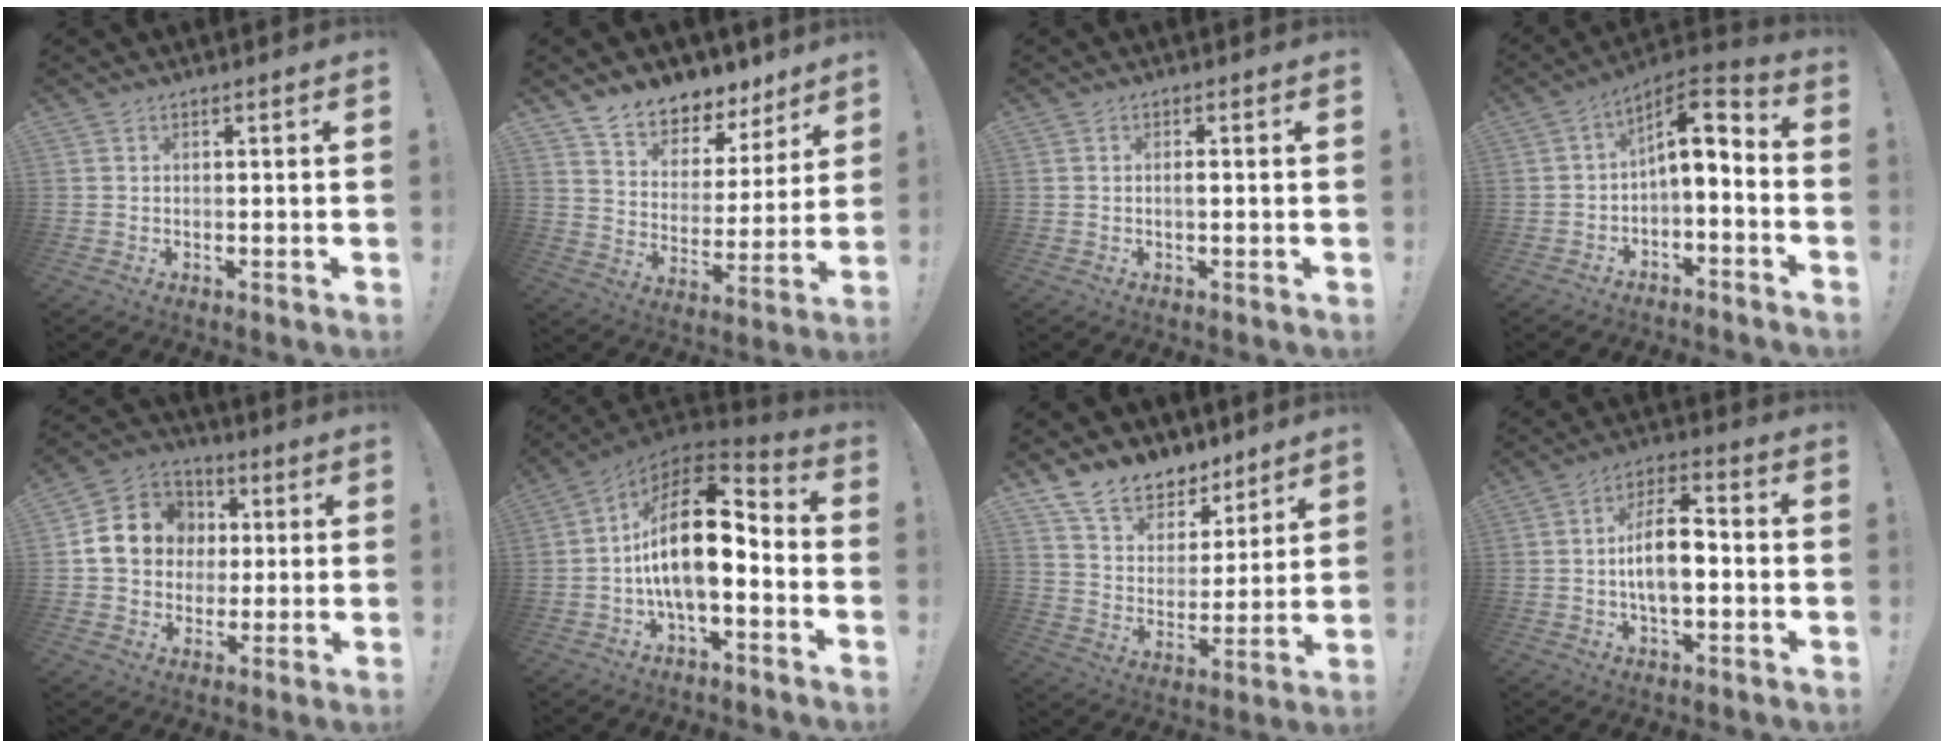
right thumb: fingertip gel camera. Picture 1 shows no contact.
{"total": 8.6, "force": [7.5, 4.0, 1.5], "torque": [-0.036, -0.071, 0.138]}
{"total": 1.4, "force": [-0.4, 0.3, 1.3], "torque": [-0.016, 0.000, -0.009]}
{"total": 8.2, "force": [0.2, 3.5, 7.4], "torque": [-0.099, -0.009, 0.003]}
{"total": 13.7, "force": [1.5, 12.3, 5.8], "torque": [-0.082, 0.013, 0.042]}
{"total": 18.7, "force": [-0.2, 8.9, 16.5], "torque": [-0.284, 0.008, -0.001]}
{"total": 12.5, "force": [10.0, 6.6, 3.7], "torque": [-0.083, -0.069, 0.190]}
{"total": 10.9, "force": [-1.8, 5.0, 9.5], "torque": [-0.165, 0.011, -0.033]}